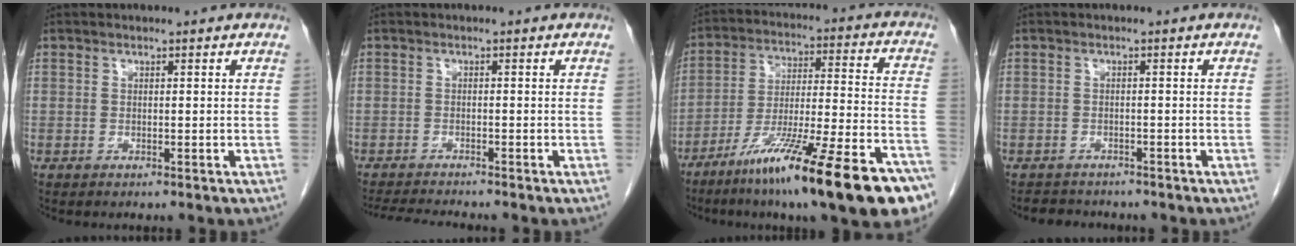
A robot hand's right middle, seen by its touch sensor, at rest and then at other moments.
{"total": 4.7, "force": [-4.5, -0.5, 1.4], "torque": [-0.023, -0.018, -0.077]}
{"total": 24.6, "force": [-16.2, 1.9, 18.4], "torque": [-0.226, -0.015, -0.265]}
{"total": 3.8, "force": [-3.4, 1.6, 0.3], "torque": [-0.005, -0.003, -0.050]}